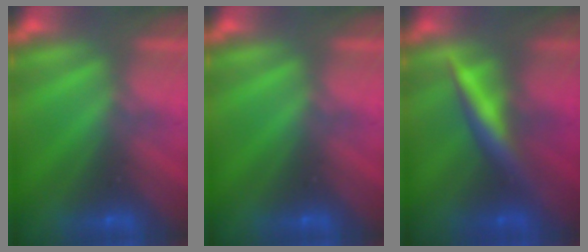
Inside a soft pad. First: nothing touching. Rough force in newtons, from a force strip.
{"total": 0.0}
{"total": 2.9}